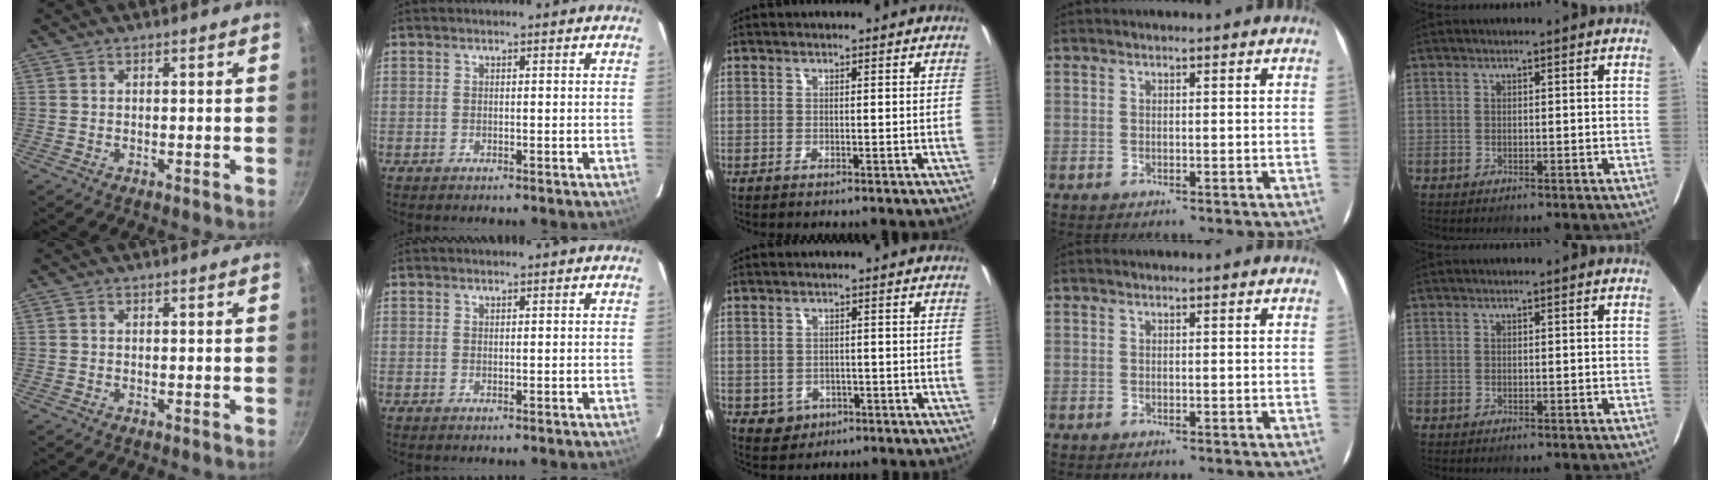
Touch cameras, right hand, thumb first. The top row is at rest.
{"middle": {"total": 4.2, "force": [-1.4, 3.8, 1.2], "torque": [-0.034, 0.001, -0.011]}}